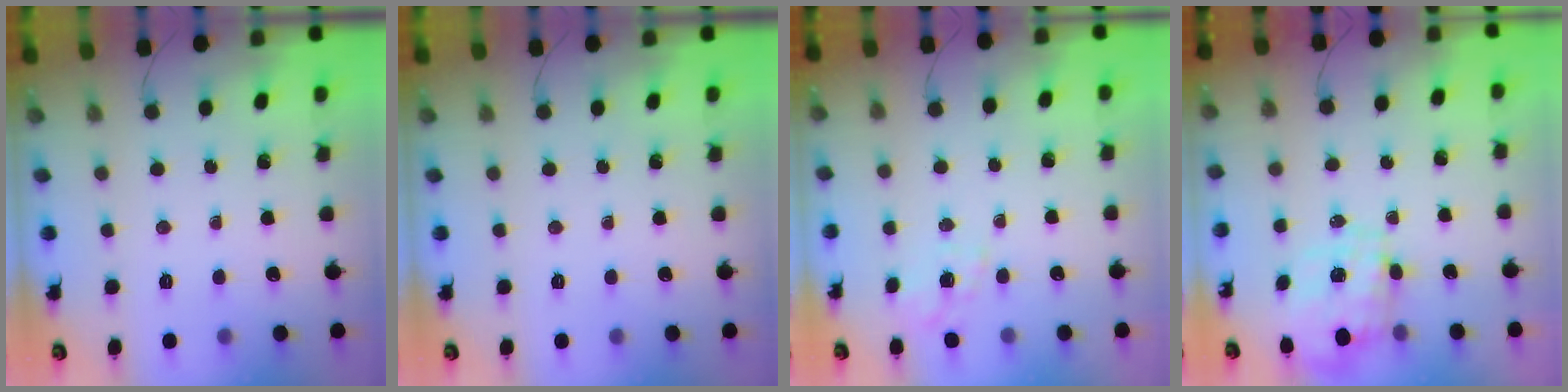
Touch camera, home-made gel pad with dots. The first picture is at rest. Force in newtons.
{"total": 0.0}
{"total": 2.1, "press": 1.7, "slide": 1.1}
{"total": 1.5, "press": 1.5, "slide": 0.4}